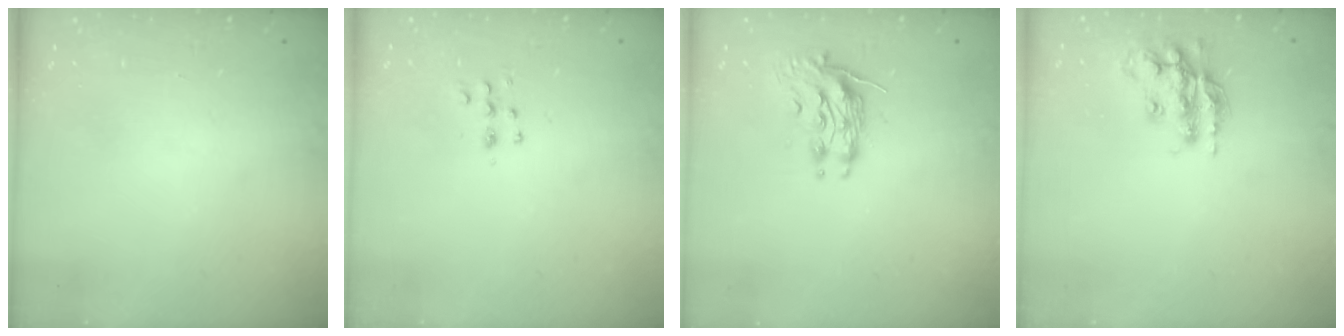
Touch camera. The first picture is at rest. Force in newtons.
{"total": 5.2, "press": 5.1, "slide": 1.0}
{"total": 9.8, "press": 9.7, "slide": 0.8}
{"total": 16.0, "press": 16.0, "slide": 1.2}